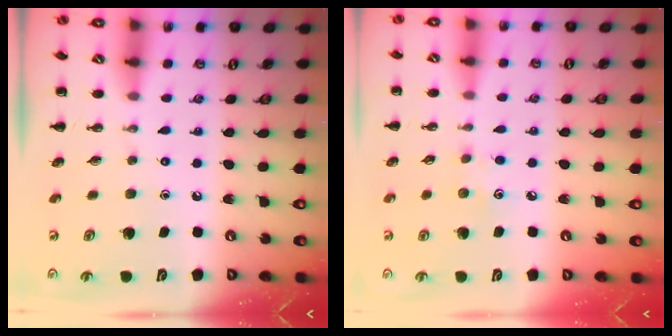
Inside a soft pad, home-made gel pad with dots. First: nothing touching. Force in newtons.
{"total": 4.3, "press": 4.2, "slide": 1.0}